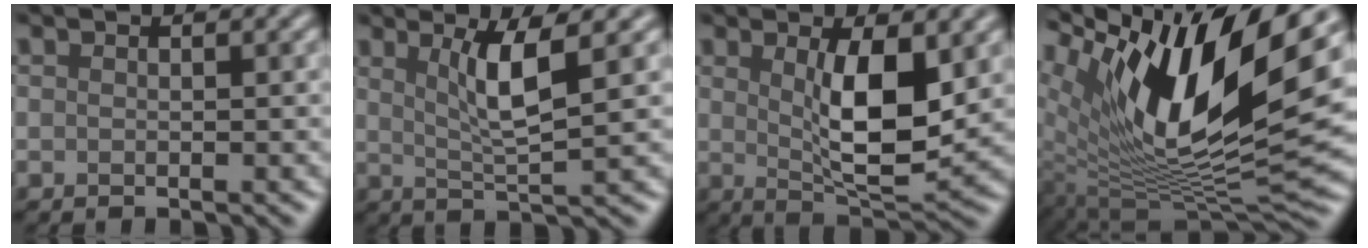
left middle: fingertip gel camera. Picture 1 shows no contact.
{"total": 4.3, "force": [1.6, 0.6, 3.9], "torque": [-0.074, -0.003, 0.032]}
{"total": 6.8, "force": [1.3, 2.2, 6.3], "torque": [-0.110, -0.011, 0.024]}
{"total": 15.6, "force": [5.8, 5.7, 13.3], "torque": [-0.238, -0.009, 0.105]}